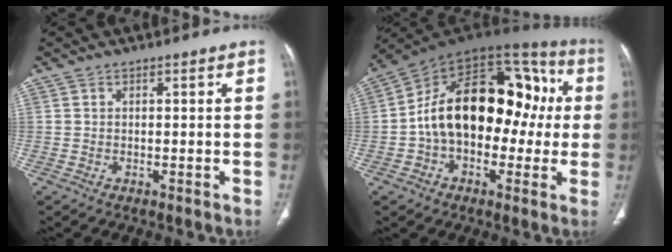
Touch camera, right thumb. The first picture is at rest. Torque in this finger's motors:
{"motor_torque": [2.33, 2.68, 2.33, -0.43, 0.26]}